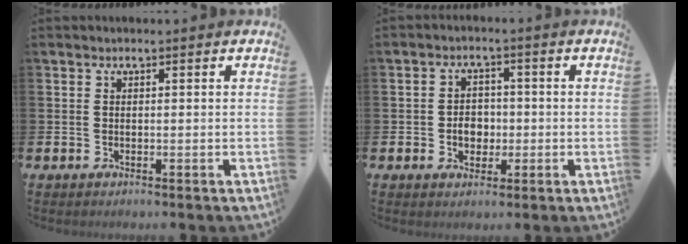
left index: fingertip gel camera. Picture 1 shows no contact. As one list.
[{"total": 3.3, "force": [-0.5, 2.6, 1.9], "torque": [-0.023, -0.002, -0.017]}]